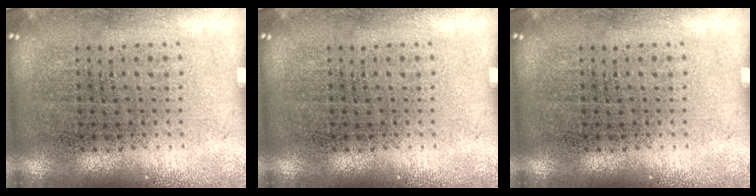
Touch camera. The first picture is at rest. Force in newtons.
{"total": 0.0}
{"total": 0.0}